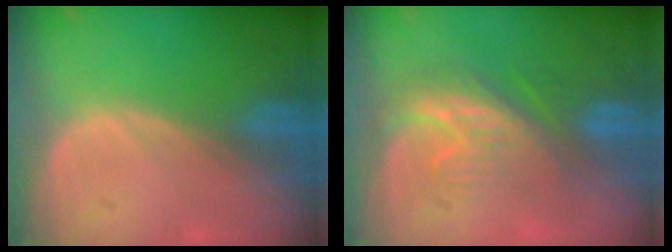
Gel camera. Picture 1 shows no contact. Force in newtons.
{"total": 7.4, "press": 7.0, "slide": 2.3}